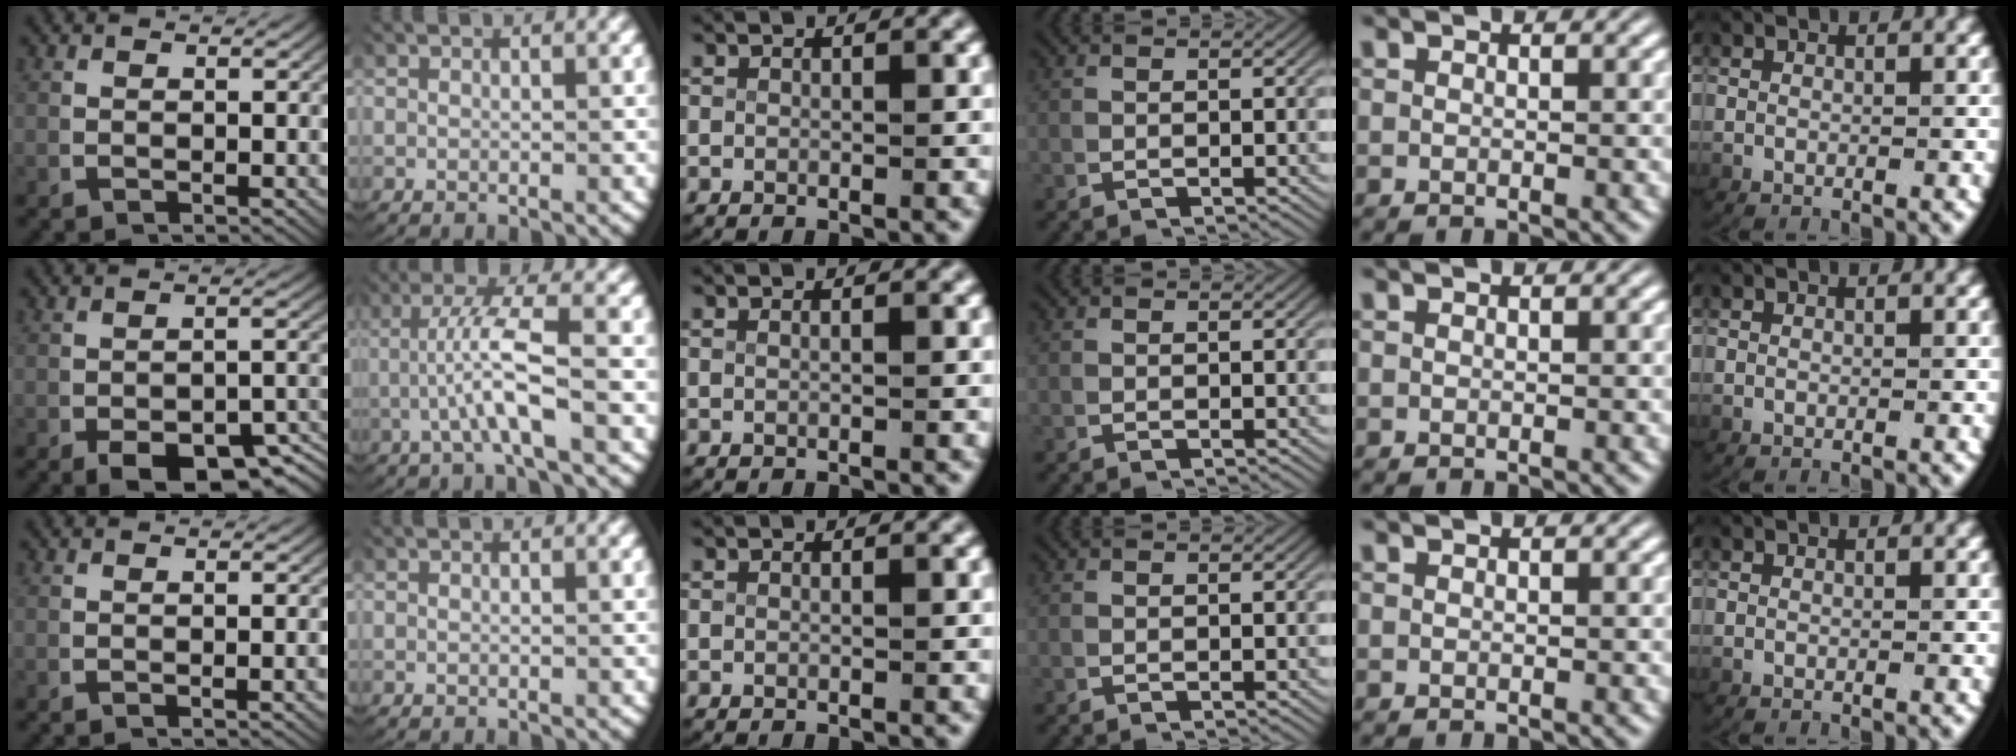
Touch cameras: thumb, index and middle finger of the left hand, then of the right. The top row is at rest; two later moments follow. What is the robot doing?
{"motion": "lift_and_place", "object": "keyboard"}